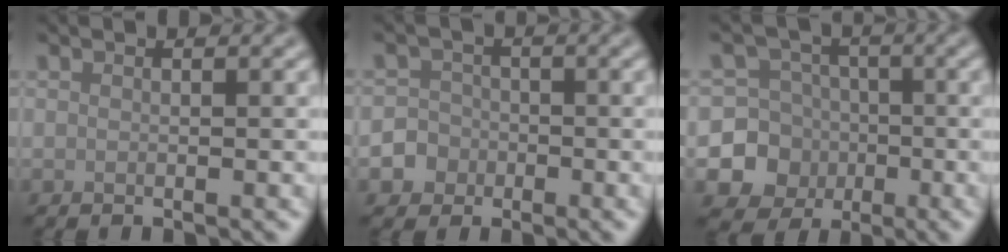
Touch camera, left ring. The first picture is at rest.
{"total": 4.3, "force": [-2.1, 3.7, 0.5], "torque": [0.013, -0.005, -0.046]}
{"total": 9.0, "force": [-2.3, 8.6, 1.4], "torque": [-0.019, -0.003, -0.062]}